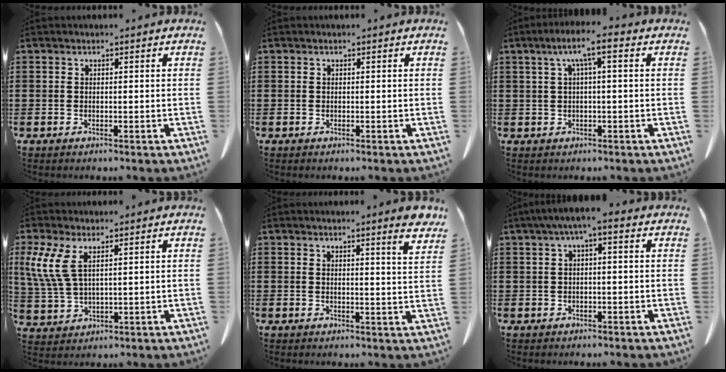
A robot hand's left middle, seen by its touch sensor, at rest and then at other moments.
{"total": 0.0}
{"total": 5.1, "force": [1.2, 0.8, 4.9], "torque": [-0.096, 0.008, 0.016]}
{"total": 6.2, "force": [3.0, 2.3, 5.0], "torque": [-0.137, -0.006, 0.047]}
{"total": 4.0, "force": [3.6, -0.7, 1.8], "torque": [-0.036, -0.018, 0.061]}
{"total": 2.7, "force": [-0.7, 0.6, 2.6], "torque": [-0.044, 0.005, -0.015]}